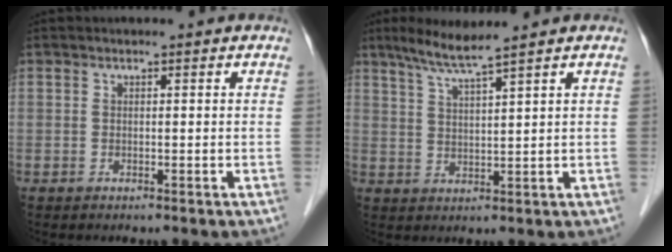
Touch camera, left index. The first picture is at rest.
{"total": 5.2, "force": [4.1, -1.0, 3.0], "torque": [-0.065, -0.004, 0.082]}